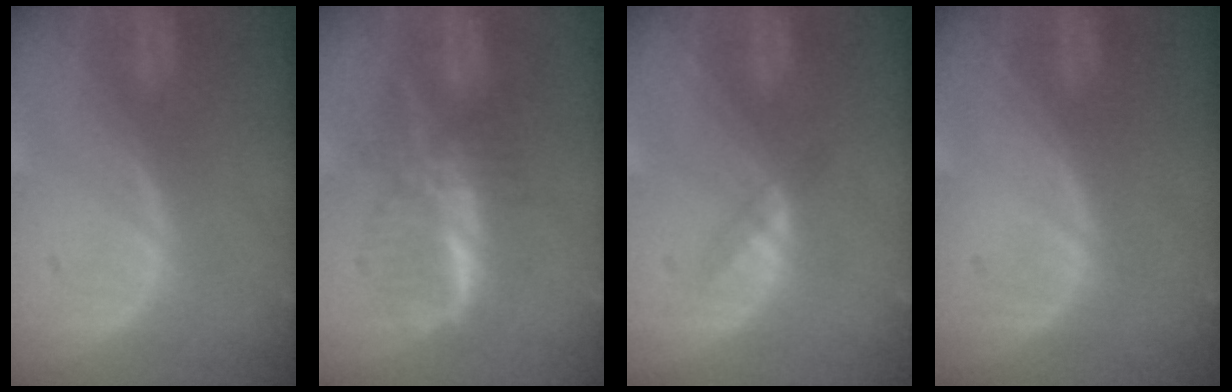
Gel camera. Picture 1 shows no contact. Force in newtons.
{"total": 6.1, "press": 6.1, "slide": 0.2}
{"total": 1.5, "press": 1.5, "slide": 0.1}
{"total": 0.0}